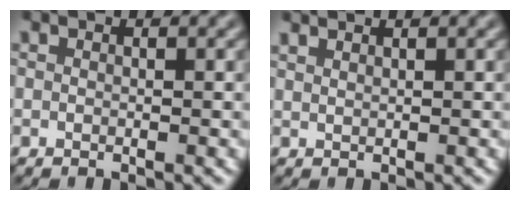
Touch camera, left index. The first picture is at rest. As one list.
[{"total": 2.0, "force": [1.6, 0.7, 0.9], "torque": [-0.001, 0.000, 0.010]}]